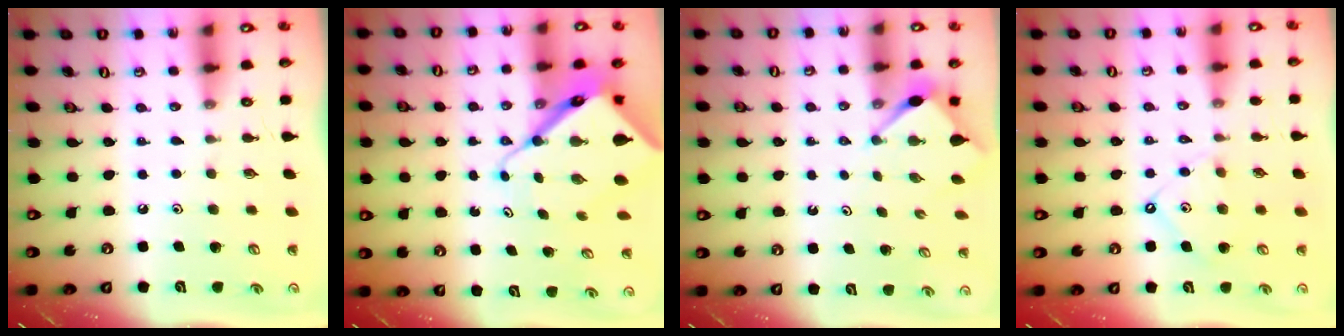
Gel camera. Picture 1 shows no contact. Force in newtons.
{"total": 12.2, "press": 12.2, "slide": 1.1}
{"total": 3.3, "press": 3.2, "slide": 0.3}
{"total": 8.1, "press": 8.0, "slide": 0.9}